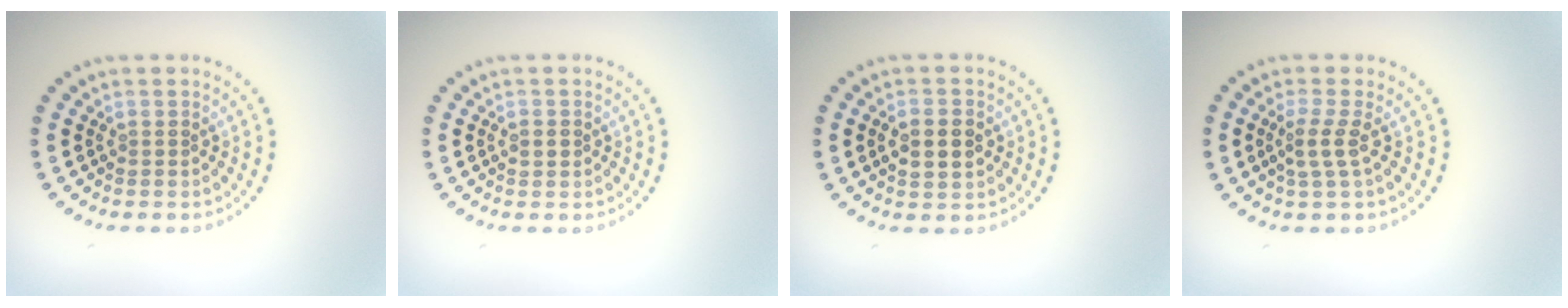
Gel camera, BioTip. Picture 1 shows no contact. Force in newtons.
{"total": 1.0, "press": 1.0, "slide": 0.2}
{"total": 3.2, "press": 3.2, "slide": 0.2}
{"total": 2.1, "press": 1.6, "slide": 1.4}